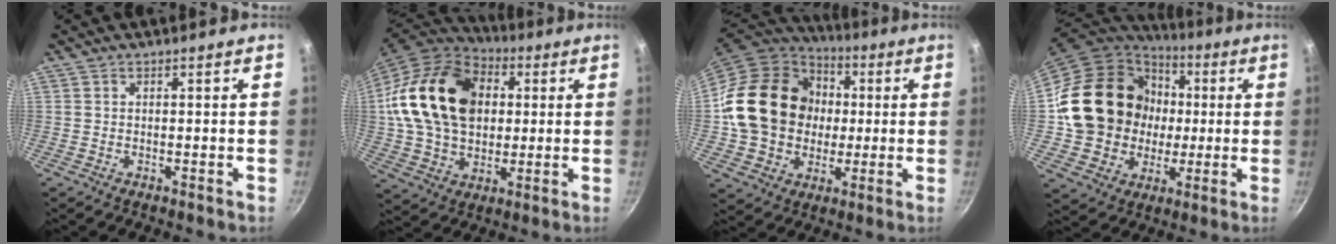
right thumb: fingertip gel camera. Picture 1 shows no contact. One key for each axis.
{"total": 24.0, "fx": 4.0, "fy": 17.4, "fz": 16.1, "tx": -0.269, "ty": 0.020, "tz": 0.067}
{"total": 22.1, "fx": 1.3, "fy": 18.4, "fz": 12.3, "tx": -0.198, "ty": 0.032, "tz": 0.029}
{"total": 21.1, "fx": 1.8, "fy": 18.7, "fz": 9.6, "tx": -0.156, "ty": 0.030, "tz": 0.046}